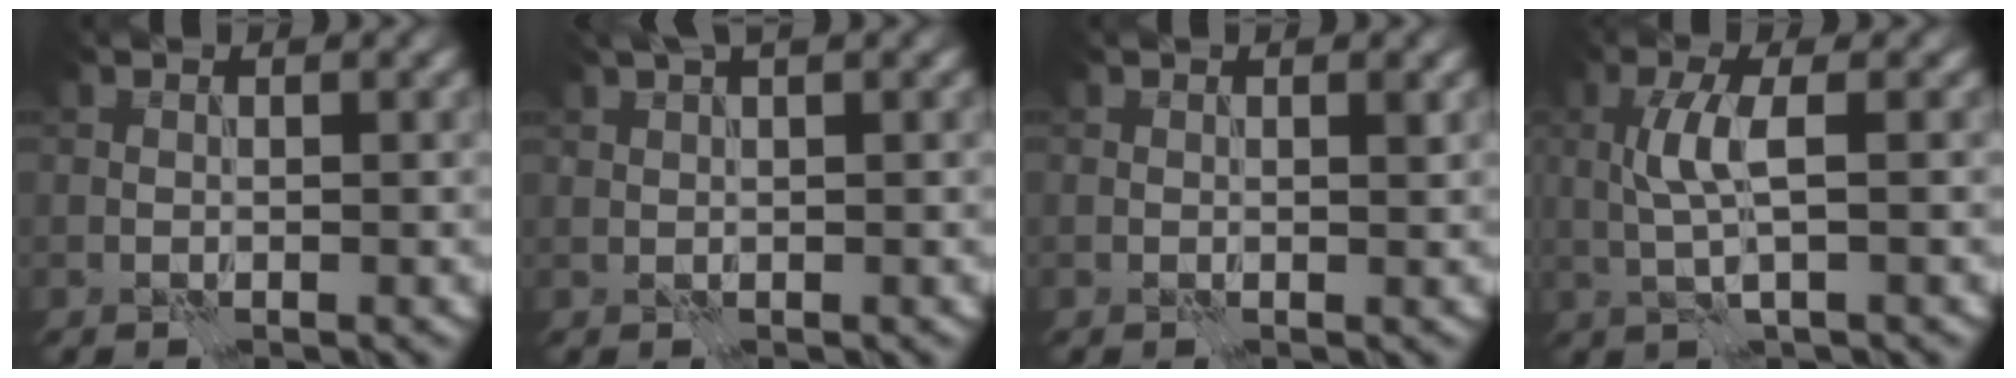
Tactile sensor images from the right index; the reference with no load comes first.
{"total": 2.9, "force": [2.1, 0.7, 1.9], "torque": [-0.027, 0.003, 0.026]}
{"total": 0.6, "force": [0.4, 0.1, 0.5], "torque": [-0.006, -0.002, 0.004]}
{"total": 3.3, "force": [0.3, 0.5, 3.3], "torque": [-0.070, 0.004, 0.006]}